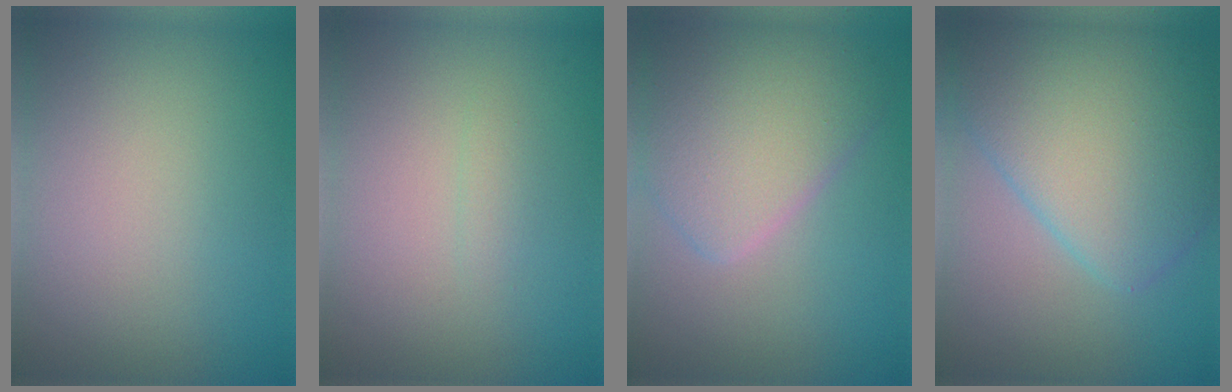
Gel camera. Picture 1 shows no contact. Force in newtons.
{"total": 0.7, "press": 0.7, "slide": 0.0}
{"total": 6.0, "press": 5.9, "slide": 0.4}
{"total": 8.8, "press": 8.8, "slide": 0.3}